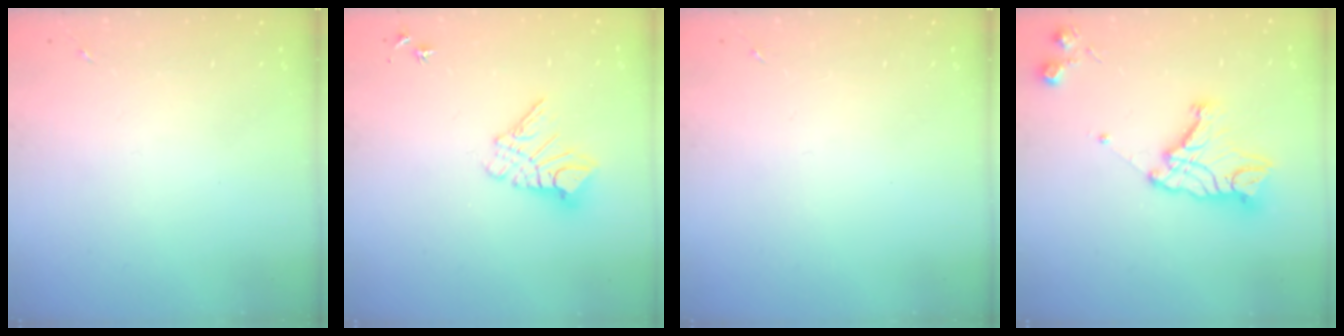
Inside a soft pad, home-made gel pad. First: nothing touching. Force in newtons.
{"total": 10.6, "press": 10.5, "slide": 1.1}
{"total": 0.0}
{"total": 15.7, "press": 15.6, "slide": 1.3}